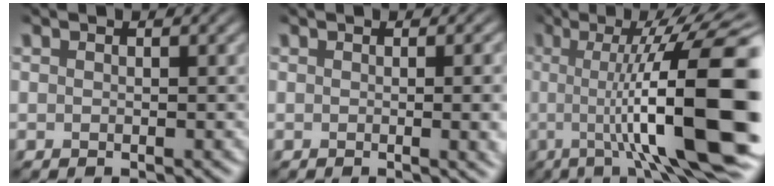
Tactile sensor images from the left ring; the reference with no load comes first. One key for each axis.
{"total": 5.7, "fx": -0.1, "fy": 2.4, "fz": 5.2, "tx": -0.032, "ty": 0.000, "tz": 0.000}
{"total": 15.0, "fx": -0.7, "fy": 3.2, "fz": 14.7, "tx": -0.183, "ty": 0.016, "tz": -0.016}